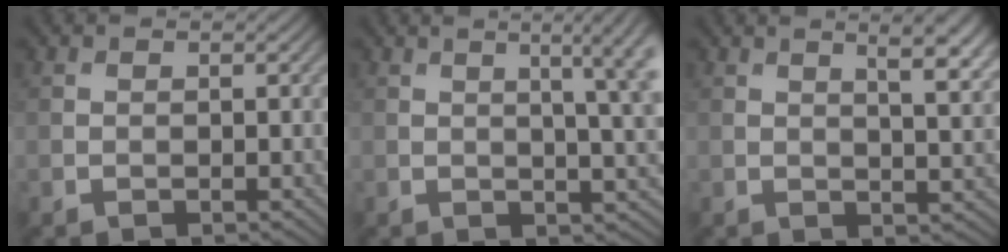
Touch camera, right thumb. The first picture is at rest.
{"total": 8.3, "force": [2.4, 2.3, 7.6], "torque": [-0.081, 0.027, 0.024]}
{"total": 6.5, "force": [3.1, 1.9, 5.4], "torque": [-0.064, 0.017, 0.041]}